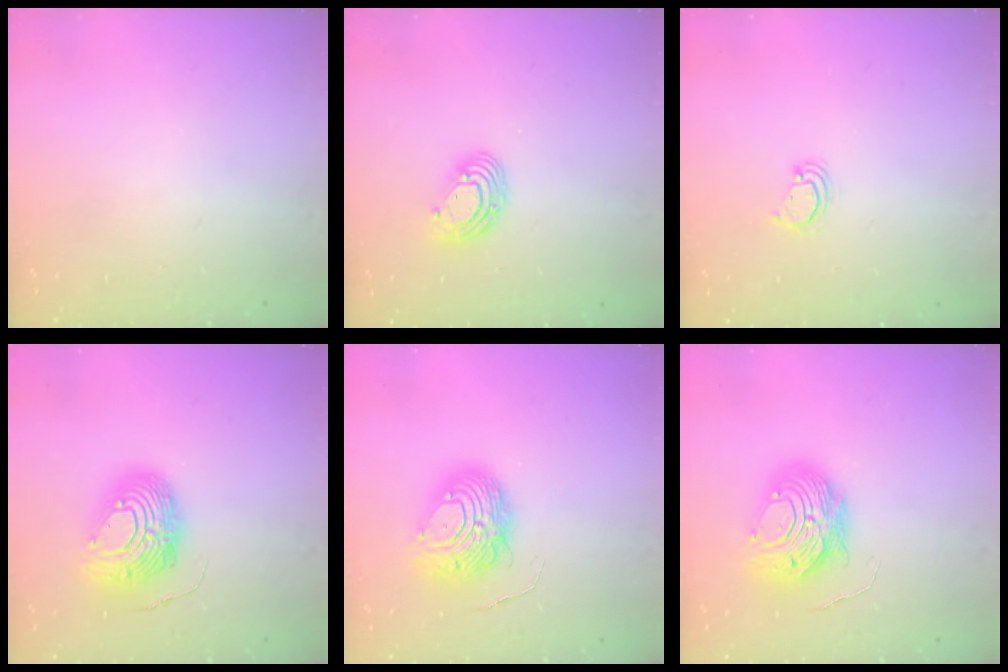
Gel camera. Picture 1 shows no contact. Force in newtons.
{"total": 9.2, "press": 9.1, "slide": 1.6}
{"total": 2.2, "press": 2.2, "slide": 0.3}
{"total": 12.2, "press": 12.2, "slide": 1.2}
{"total": 10.2, "press": 10.2, "slide": 1.1}
{"total": 10.5, "press": 10.5, "slide": 1.0}